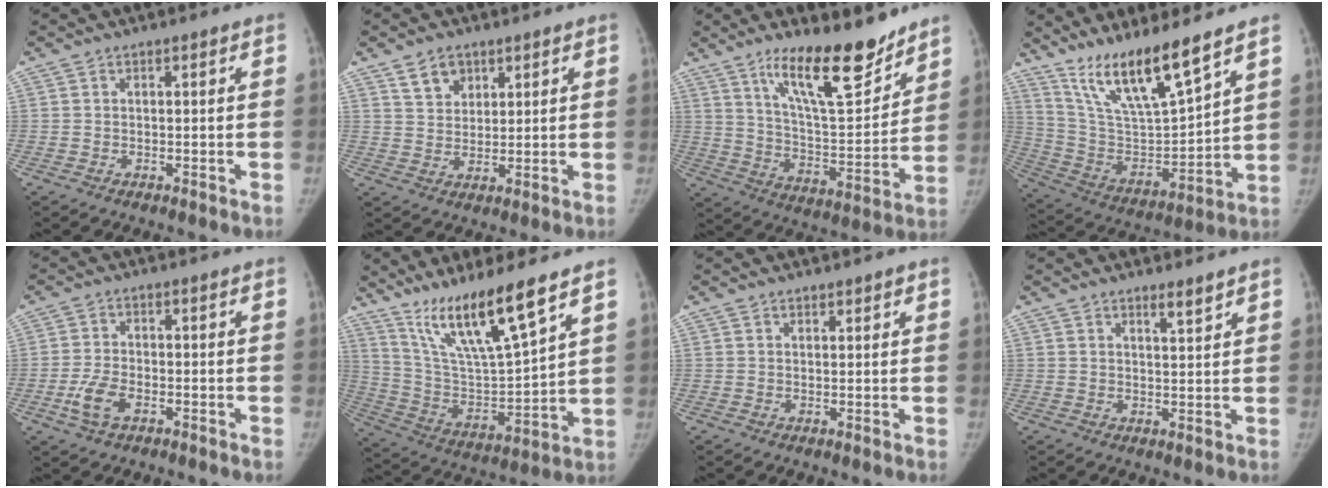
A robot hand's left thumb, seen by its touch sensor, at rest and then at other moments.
{"total": 5.3, "force": [3.3, 3.7, 1.9], "torque": [-0.009, -0.023, 0.063]}
{"total": 17.6, "force": [12.8, 4.8, 11.1], "torque": [-0.140, -0.093, 0.219]}
{"total": 16.7, "force": [12.5, 2.7, 10.7], "torque": [-0.177, -0.069, 0.246]}
{"total": 5.1, "force": [-2.2, 2.7, 3.7], "torque": [-0.083, 0.008, -0.041]}
{"total": 17.2, "force": [12.0, 1.9, 12.1], "torque": [-0.206, -0.066, 0.235]}
{"total": 1.3, "force": [1.1, 0.6, 0.5], "torque": [0.003, -0.006, 0.015]}
{"total": 2.5, "force": [2.1, 0.2, 1.4], "torque": [-0.020, -0.020, 0.035]}